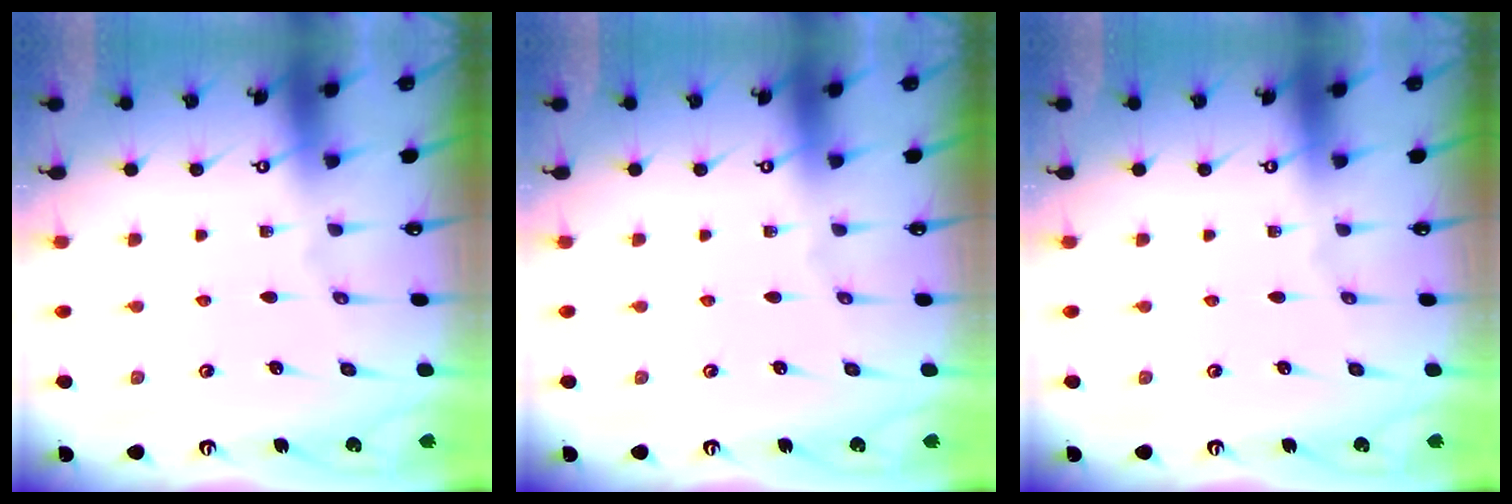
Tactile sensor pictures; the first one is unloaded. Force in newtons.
{"total": 0.0}
{"total": 0.0}